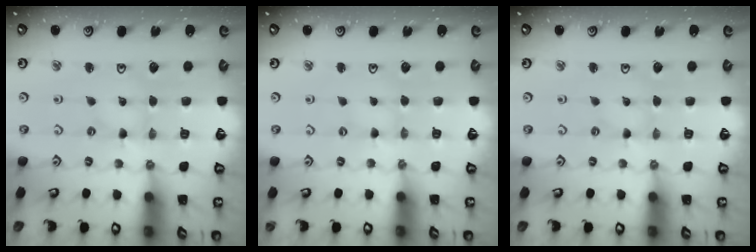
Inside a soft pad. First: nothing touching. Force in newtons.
{"total": 0.8, "press": 0.8, "slide": 0.1}
{"total": 0.0}